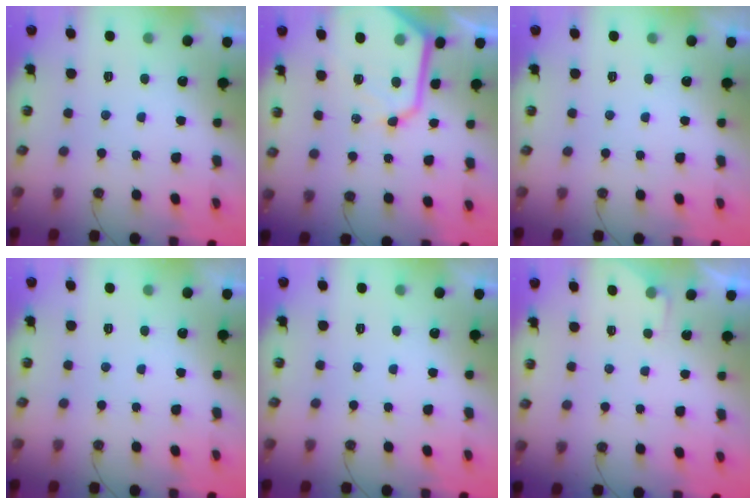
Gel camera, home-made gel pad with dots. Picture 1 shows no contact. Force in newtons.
{"total": 14.5, "press": 14.4, "slide": 1.5}
{"total": 0.0}
{"total": 0.0}
{"total": 0.0}
{"total": 2.9, "press": 2.8, "slide": 0.4}